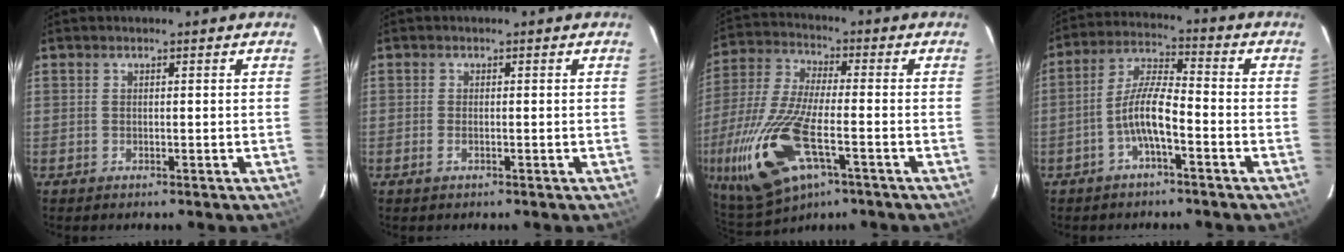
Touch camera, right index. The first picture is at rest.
{"total": 1.2, "force": [-0.5, 0.4, 1.0], "torque": [-0.020, 0.000, -0.010]}
{"total": 21.3, "force": [-8.3, 8.5, 17.7], "torque": [-0.397, -0.042, -0.150]}
{"total": 7.1, "force": [-3.2, 1.5, 6.2], "torque": [-0.131, 0.012, -0.061]}